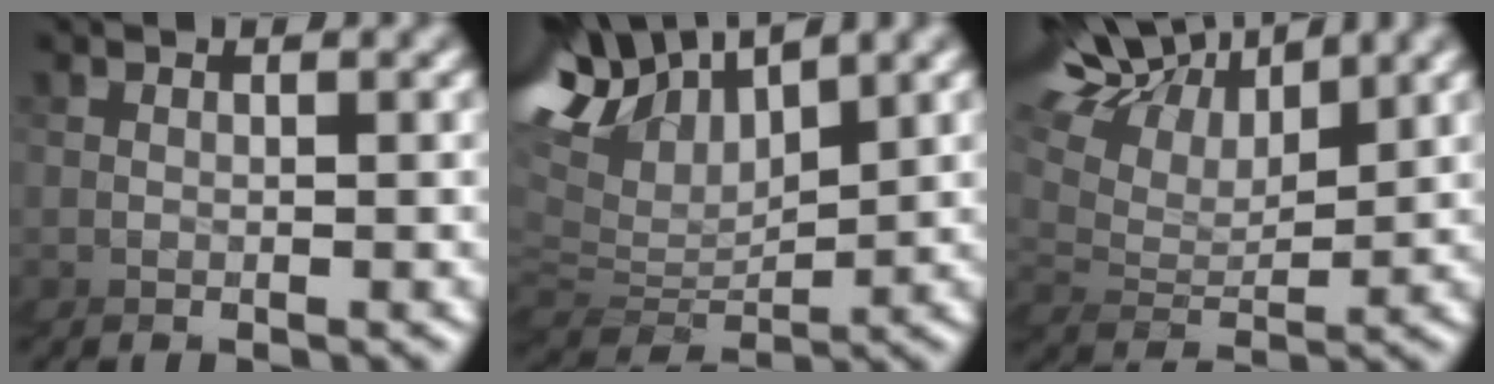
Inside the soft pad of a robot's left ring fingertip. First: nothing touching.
{"total": 6.2, "force": [2.8, 3.9, 3.8], "torque": [-0.113, 0.025, 0.028]}
{"total": 3.8, "force": [3.5, 1.3, 0.8], "torque": [-0.060, 0.032, 0.035]}